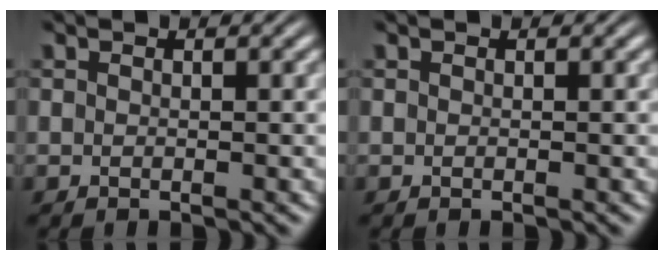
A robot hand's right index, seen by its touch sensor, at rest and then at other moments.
{"total": 0.0}